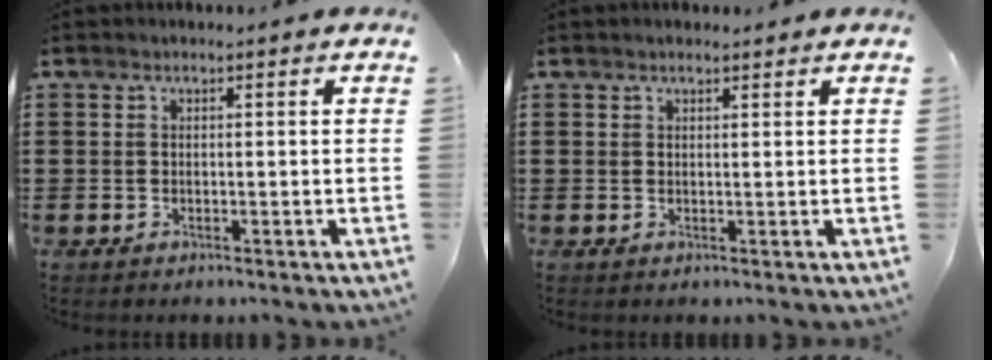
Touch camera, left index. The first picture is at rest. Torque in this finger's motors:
{"motor_torque": [0.12, 0.11, 0.01, -0.01]}